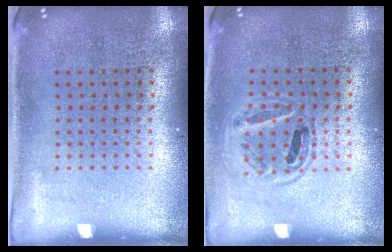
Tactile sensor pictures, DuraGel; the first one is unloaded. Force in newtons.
{"total": 0.9, "press": 0.9, "slide": 0.4}